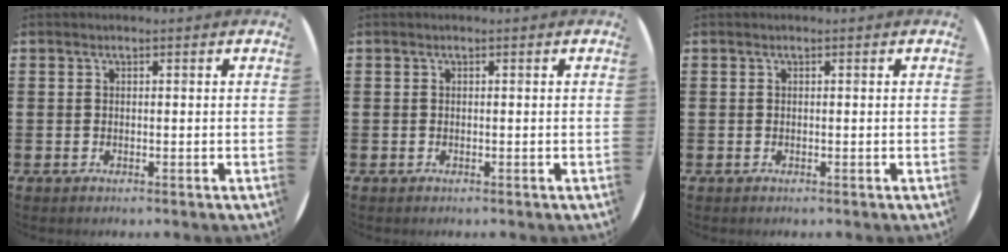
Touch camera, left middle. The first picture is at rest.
{"total": 0.0}
{"total": 0.0}